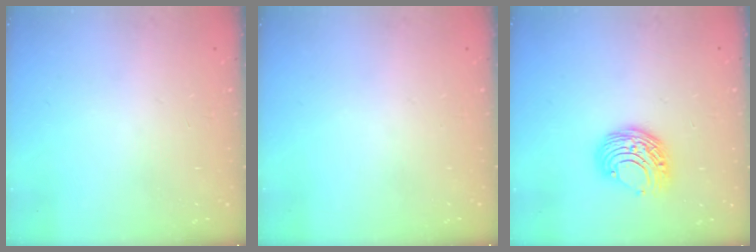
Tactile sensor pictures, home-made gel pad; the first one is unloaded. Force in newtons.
{"total": 0.0}
{"total": 8.9, "press": 8.9, "slide": 0.3}